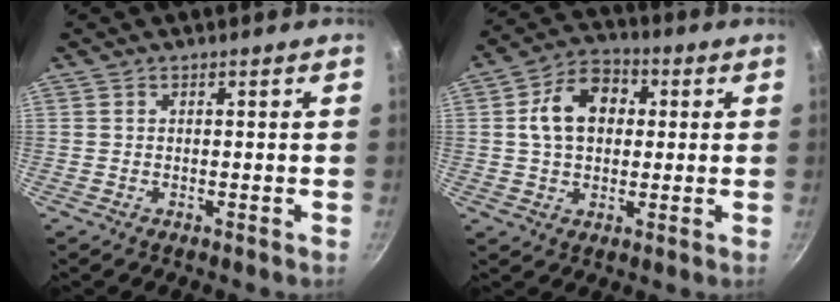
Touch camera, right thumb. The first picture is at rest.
{"total": 11.3, "force": [1.7, 8.2, 7.5], "torque": [-0.094, 0.019, 0.015]}